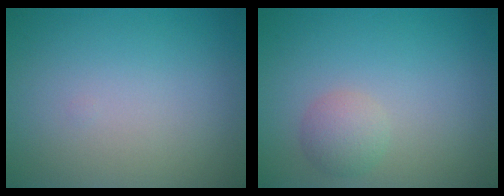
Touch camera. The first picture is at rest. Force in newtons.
{"total": 2.0, "press": 2.0, "slide": 0.0}